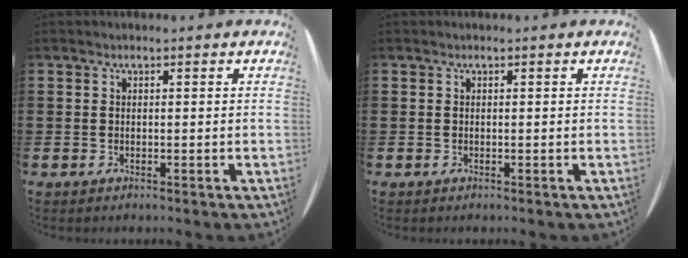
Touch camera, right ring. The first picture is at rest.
{"total": 0.0}